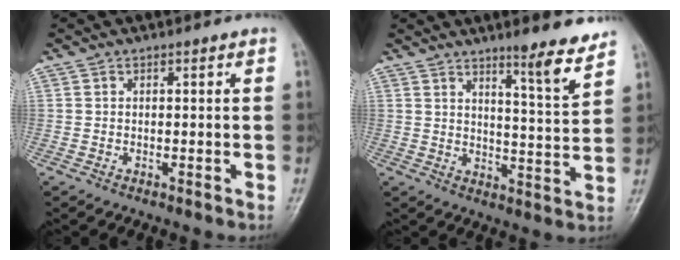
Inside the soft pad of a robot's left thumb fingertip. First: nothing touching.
{"total": 8.9, "force": [6.6, 0.7, 5.9], "torque": [-0.077, -0.053, 0.100]}